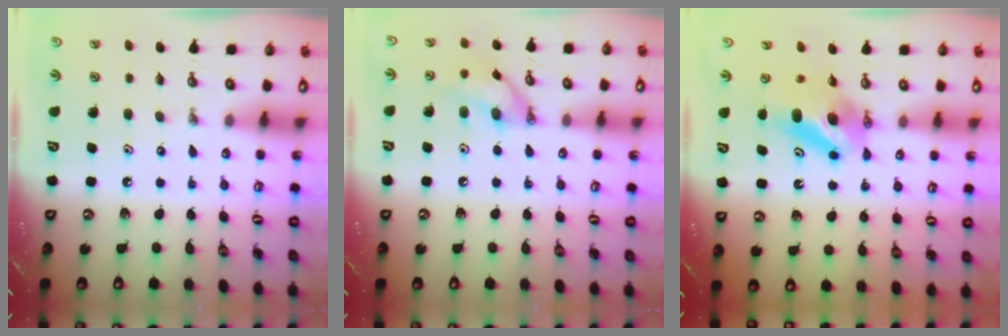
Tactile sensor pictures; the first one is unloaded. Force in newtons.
{"total": 12.0, "press": 11.8, "slide": 1.6}
{"total": 6.3, "press": 6.2, "slide": 0.8}